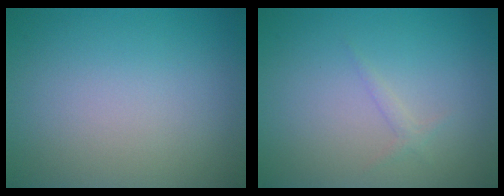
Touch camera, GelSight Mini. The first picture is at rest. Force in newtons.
{"total": 0.8, "press": 0.8, "slide": 0.1}